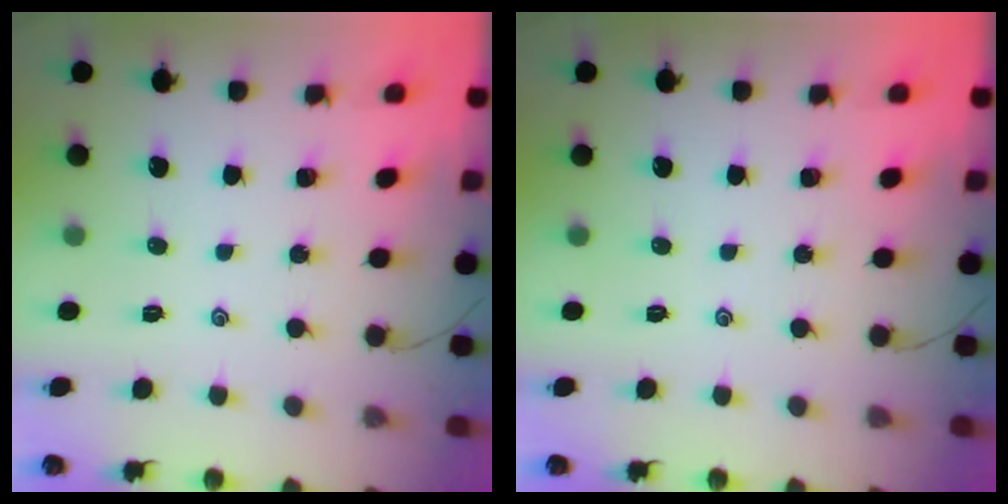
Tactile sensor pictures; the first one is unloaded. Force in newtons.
{"total": 0.0}